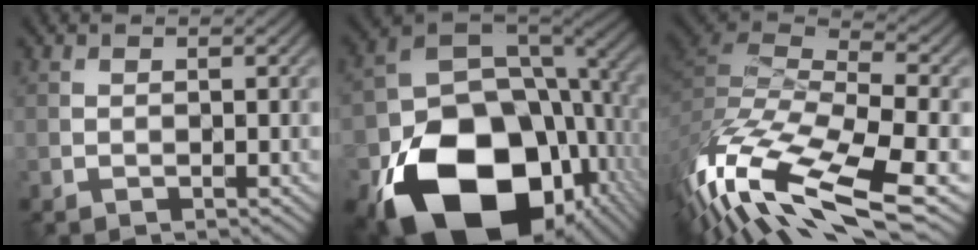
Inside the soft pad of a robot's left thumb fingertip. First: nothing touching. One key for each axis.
{"total": 21.4, "fx": -8.1, "fy": 14.8, "fz": 13.2, "tx": -0.274, "ty": -0.063, "tz": -0.101}
{"total": 17.6, "fx": -8.6, "fy": 6.6, "fz": 13.9, "tx": -0.334, "ty": -0.024, "tz": -0.141}